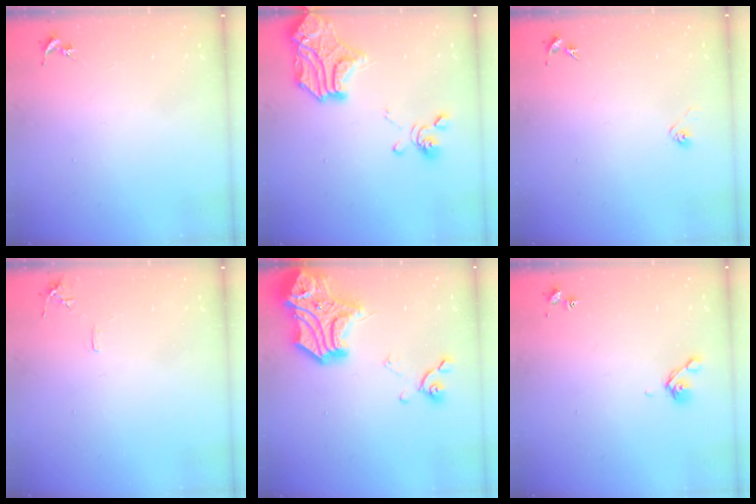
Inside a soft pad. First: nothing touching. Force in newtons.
{"total": 19.3, "press": 19.0, "slide": 3.0}
{"total": 3.3, "press": 3.2, "slide": 0.8}
{"total": 5.7, "press": 5.7, "slide": 0.6}
{"total": 23.2, "press": 23.1, "slide": 2.7}
{"total": 5.2, "press": 5.1, "slide": 1.0}